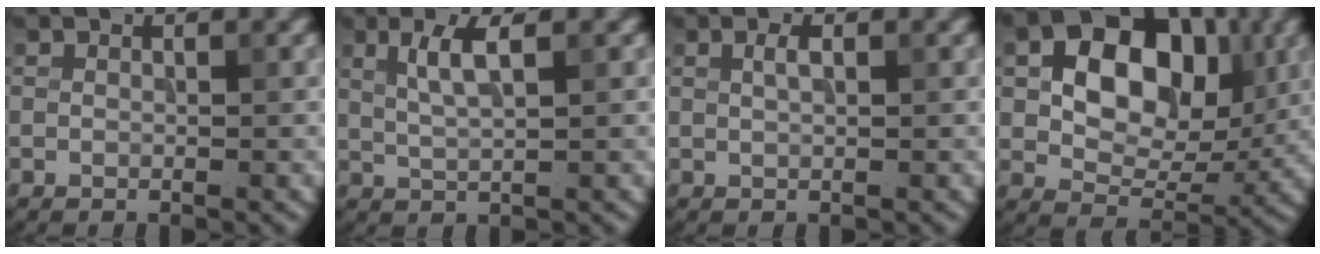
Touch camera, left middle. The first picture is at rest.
{"total": 3.0, "force": [1.1, 0.7, 2.6], "torque": [-0.052, -0.001, 0.024]}
{"total": 1.0, "force": [0.4, 0.3, 0.9], "torque": [-0.018, 0.003, 0.008]}
{"total": 10.9, "force": [2.3, 7.4, 7.6], "torque": [-0.118, 0.005, 0.027]}